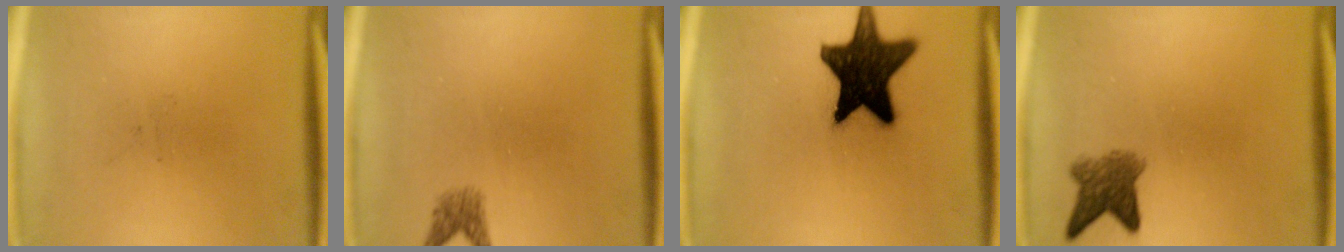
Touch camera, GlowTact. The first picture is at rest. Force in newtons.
{"total": 1.8}
{"total": 17.6}
{"total": 4.3}